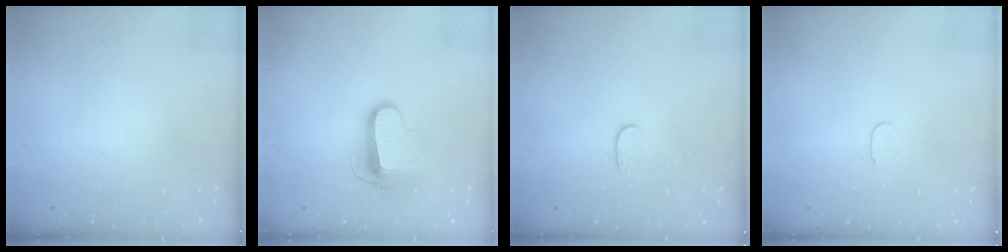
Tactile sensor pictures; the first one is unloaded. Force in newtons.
{"total": 9.8, "press": 9.8, "slide": 0.1}
{"total": 3.5, "press": 3.5, "slide": 0.4}
{"total": 3.7, "press": 3.7, "slide": 0.3}